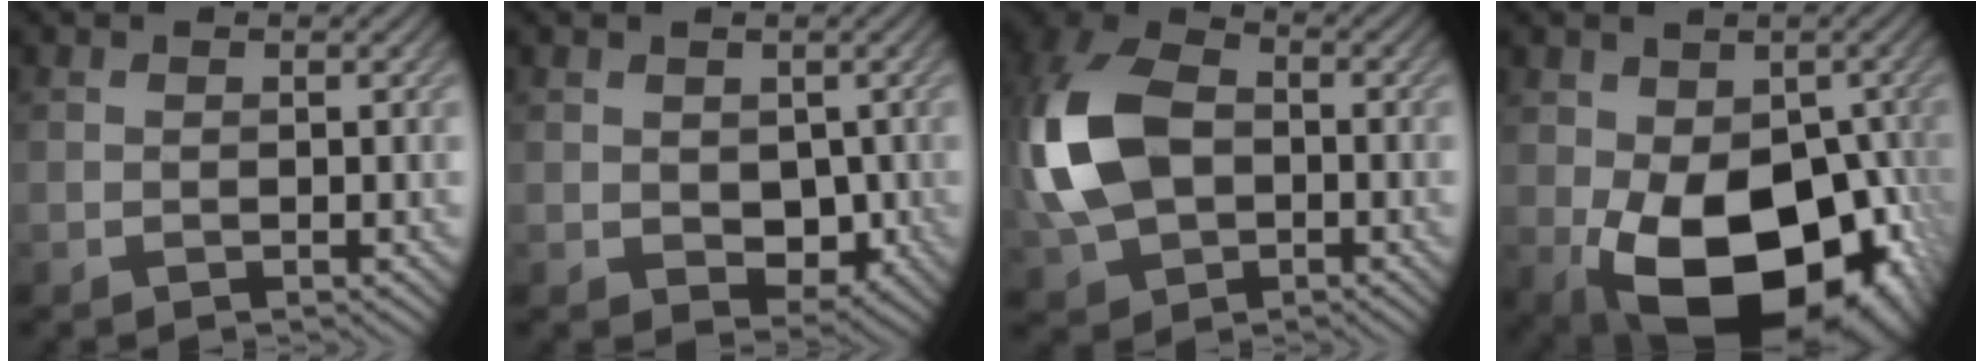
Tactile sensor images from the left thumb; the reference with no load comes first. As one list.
[{"total": 4.1, "force": [-0.3, 3.1, 2.7], "torque": [-0.052, -0.012, -0.005]}, {"total": 14.0, "force": [-0.9, 9.6, 10.2], "torque": [-0.267, 0.000, -0.028]}, {"total": 17.4, "force": [-5.6, 11.1, 12.2], "torque": [-0.184, -0.039, -0.076]}]